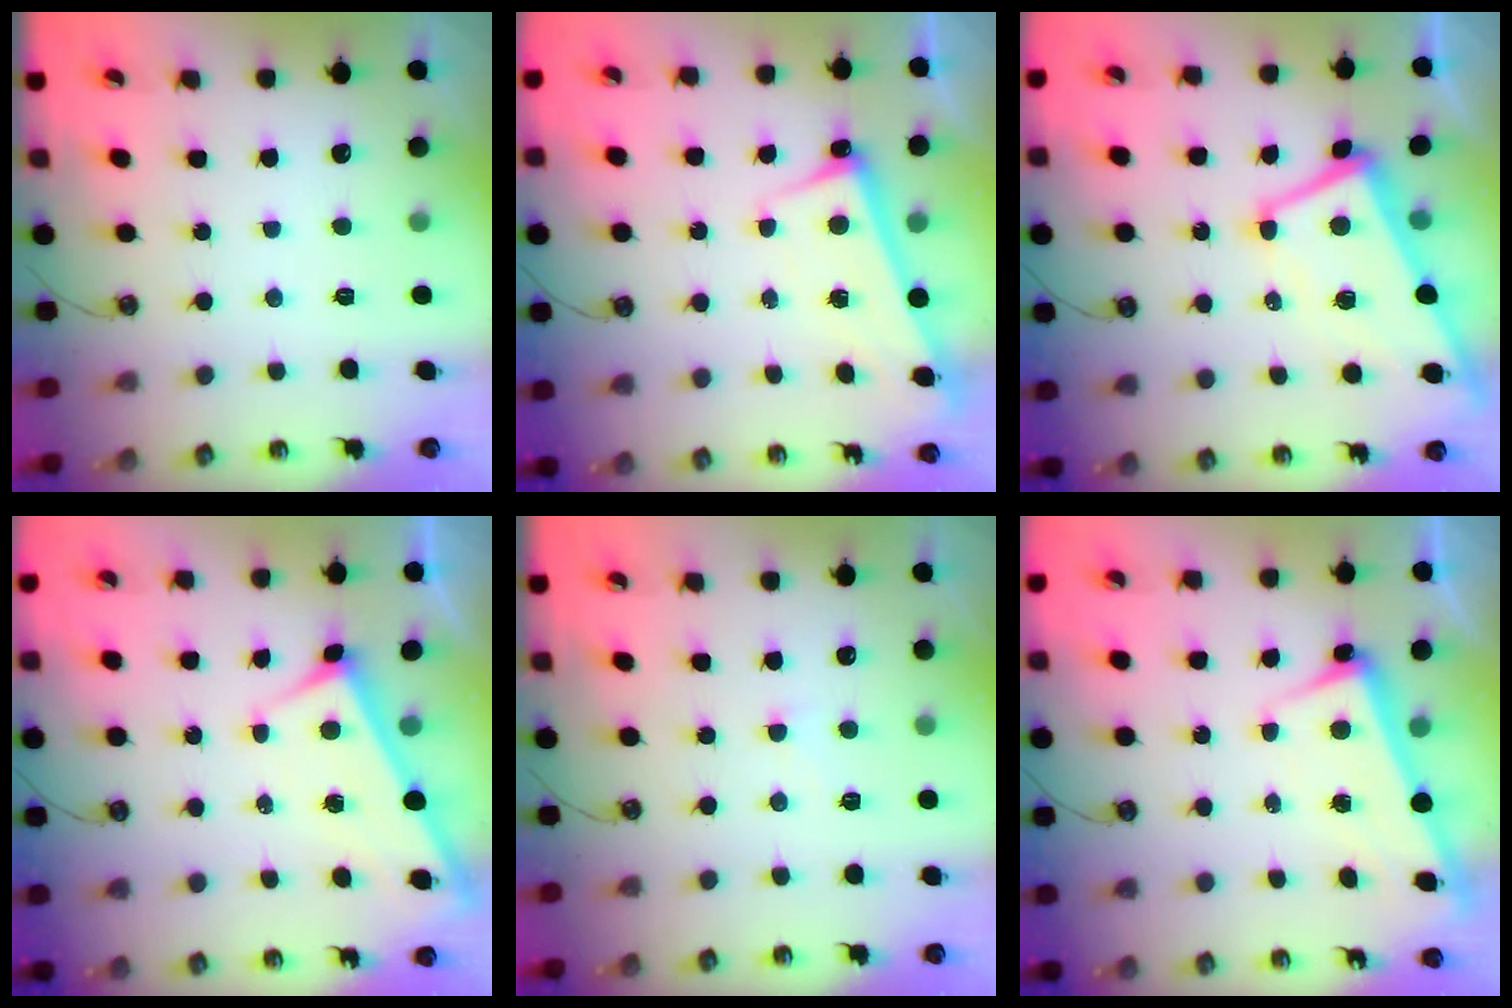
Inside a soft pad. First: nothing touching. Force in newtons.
{"total": 2.8, "press": 2.8, "slide": 0.5}
{"total": 2.0, "press": 1.7, "slide": 1.1}
{"total": 2.6, "press": 2.6, "slide": 0.4}
{"total": 2.5, "press": 2.5, "slide": 0.4}
{"total": 2.5, "press": 2.4, "slide": 0.6}